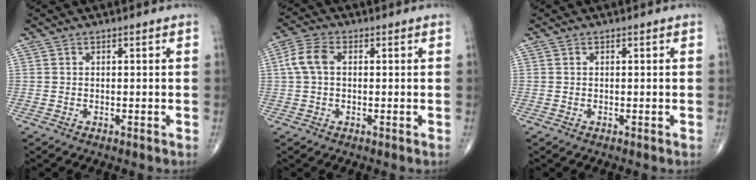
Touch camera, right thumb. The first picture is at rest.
{"total": 5.6, "force": [0.8, 3.4, 4.3], "torque": [-0.099, 0.018, 0.011]}
{"total": 0.0}